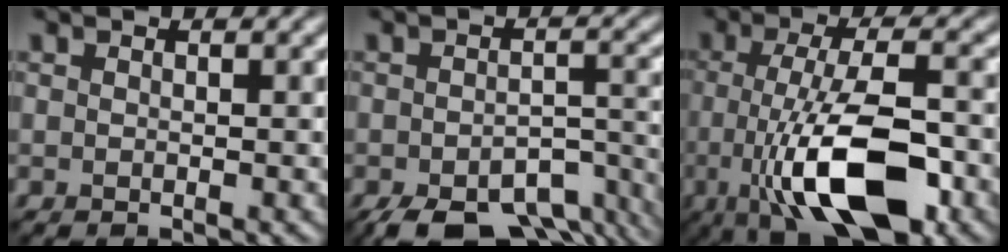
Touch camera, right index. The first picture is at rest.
{"total": 9.7, "force": [-7.2, 3.9, 5.2], "torque": [-0.065, -0.025, -0.100]}
{"total": 10.5, "force": [-3.3, 3.3, 9.3], "torque": [-0.158, 0.000, -0.056]}